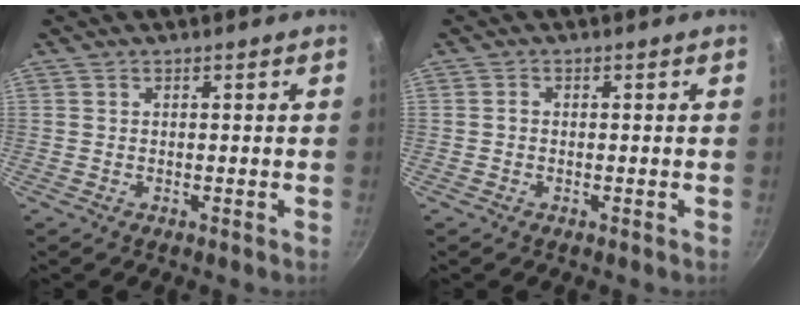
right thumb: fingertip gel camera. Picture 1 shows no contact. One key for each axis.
{"total": 0.7, "fx": -0.2, "fy": 0.6, "fz": 0.4, "tx": -0.006, "ty": 0.005, "tz": -0.004}